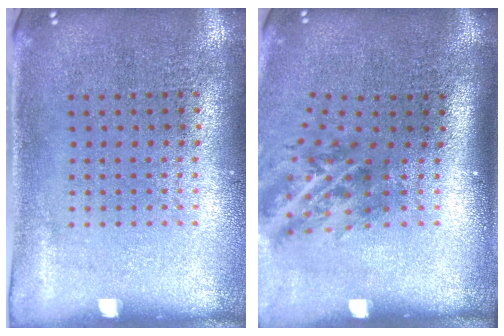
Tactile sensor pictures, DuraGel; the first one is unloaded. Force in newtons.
{"total": 1.7, "press": 1.1, "slide": 1.3}